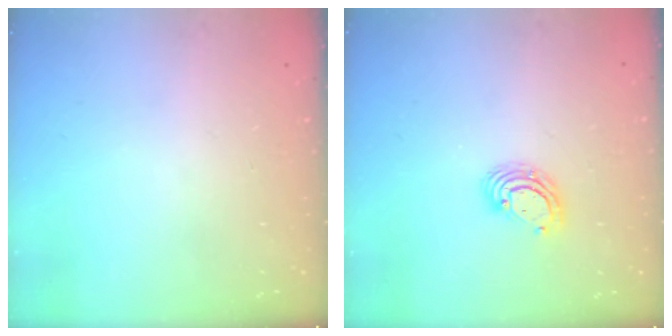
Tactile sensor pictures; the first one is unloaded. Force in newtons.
{"total": 5.2, "press": 5.2, "slide": 0.3}